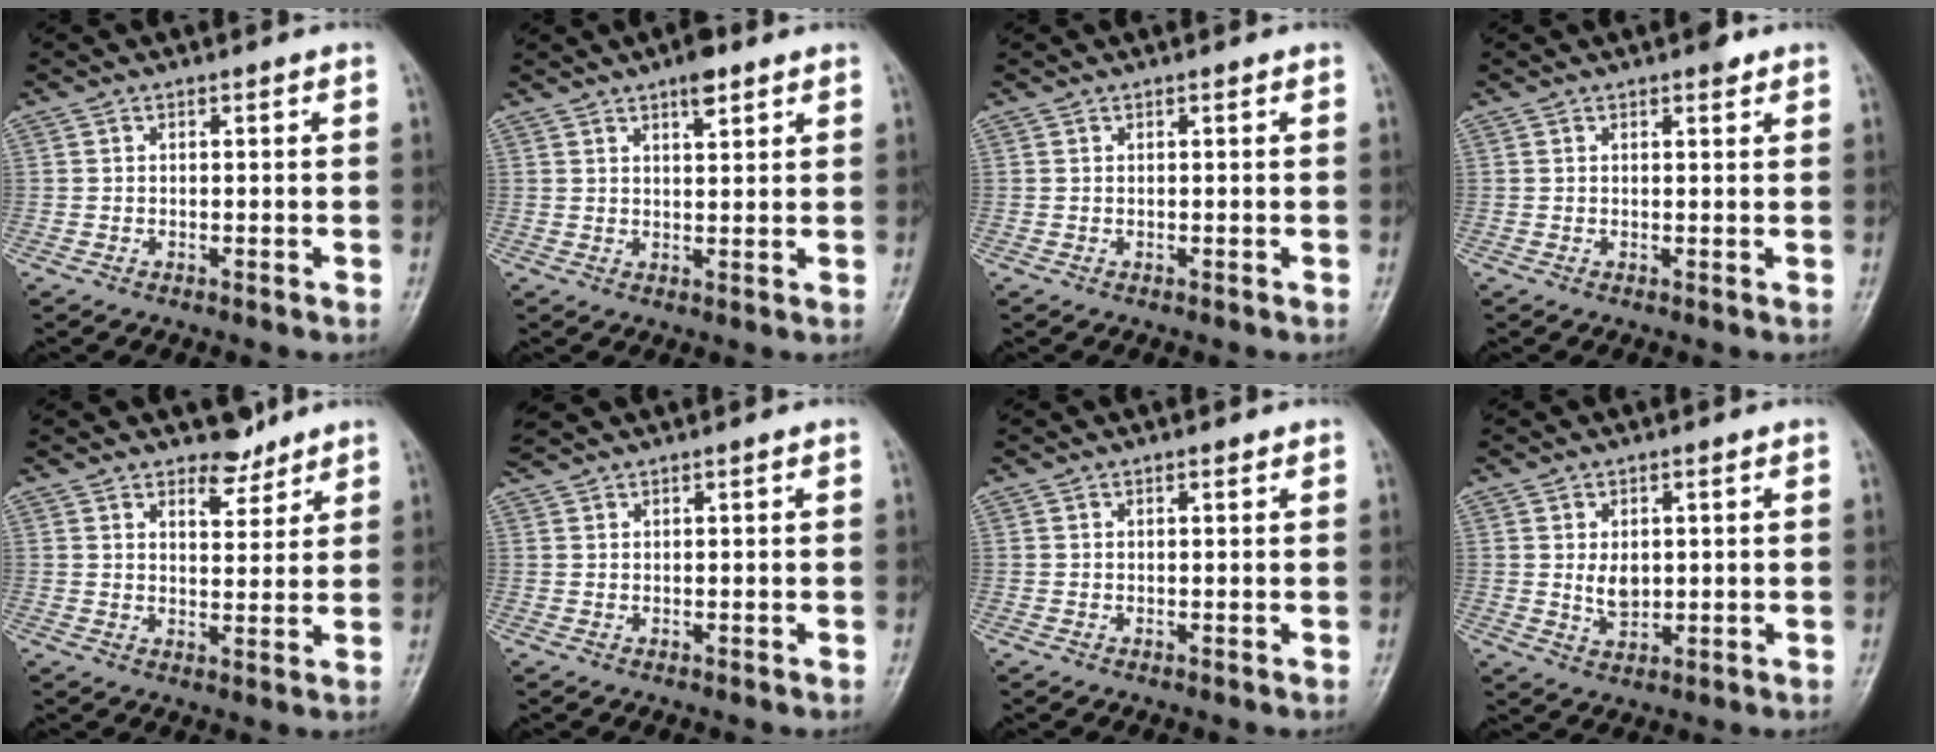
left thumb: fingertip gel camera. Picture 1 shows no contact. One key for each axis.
{"total": 4.2, "fx": 2.8, "fy": 1.4, "fz": 2.8, "tx": -0.034, "ty": -0.011, "tz": 0.042}
{"total": 0.0}
{"total": 1.9, "fx": 1.3, "fy": 0.8, "fz": 1.1, "tx": -0.009, "ty": -0.004, "tz": 0.015}
{"total": 4.9, "fx": 4.1, "fy": 2.3, "fz": 1.5, "tx": -0.001, "ty": -0.032, "tz": 0.067}
{"total": 2.8, "fx": 2.6, "fy": -0.1, "fz": 1.0, "tx": -0.018, "ty": 0.019, "tz": 0.052}
{"total": 0.9, "fx": 0.8, "fy": 0.3, "fz": 0.4, "tx": -0.007, "ty": -0.005, "tz": 0.010}
{"total": 3.8, "fx": 0.8, "fy": 2.6, "fz": 2.7, "tx": -0.034, "ty": -0.012, "tz": 0.022}